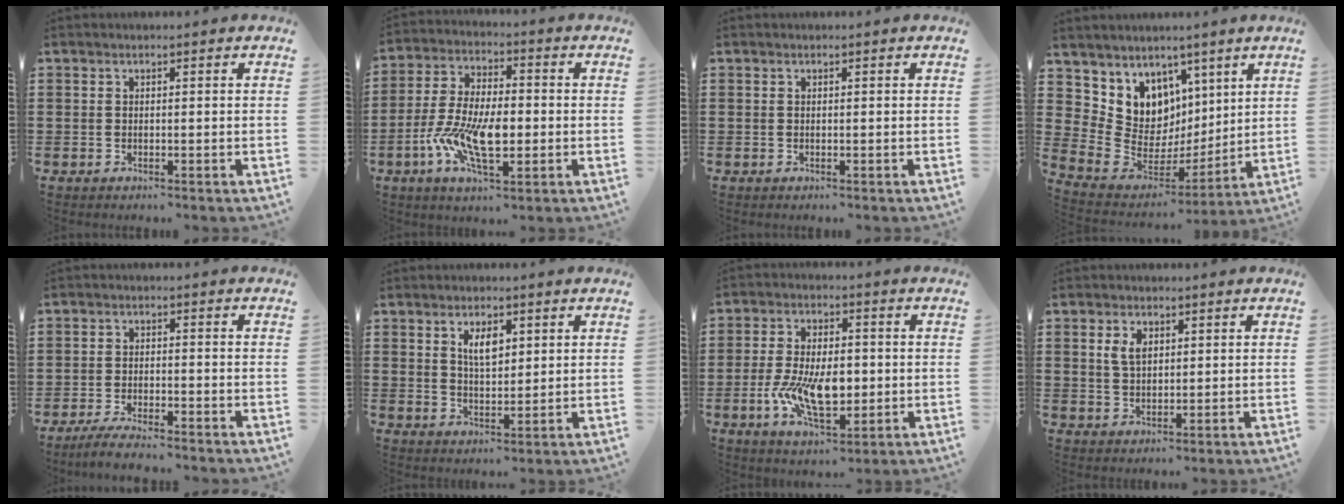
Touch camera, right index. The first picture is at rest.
{"total": 10.5, "force": [-3.1, 4.9, 8.7], "torque": [-0.192, -0.005, -0.058]}
{"total": 0.0}
{"total": 8.4, "force": [4.7, 7.0, 0.4], "torque": [-0.058, -0.065, 0.095]}
{"total": 3.5, "force": [-3.3, 0.0, 1.3], "torque": [-0.031, -0.004, -0.065]}
{"total": 4.2, "force": [1.9, 1.9, 3.1], "torque": [-0.061, 0.005, 0.032]}
{"total": 10.3, "force": [-1.5, 5.3, 8.6], "torque": [-0.164, -0.003, -0.031]}
{"total": 3.3, "force": [1.2, 2.0, 2.4], "torque": [-0.053, 0.009, 0.020]}